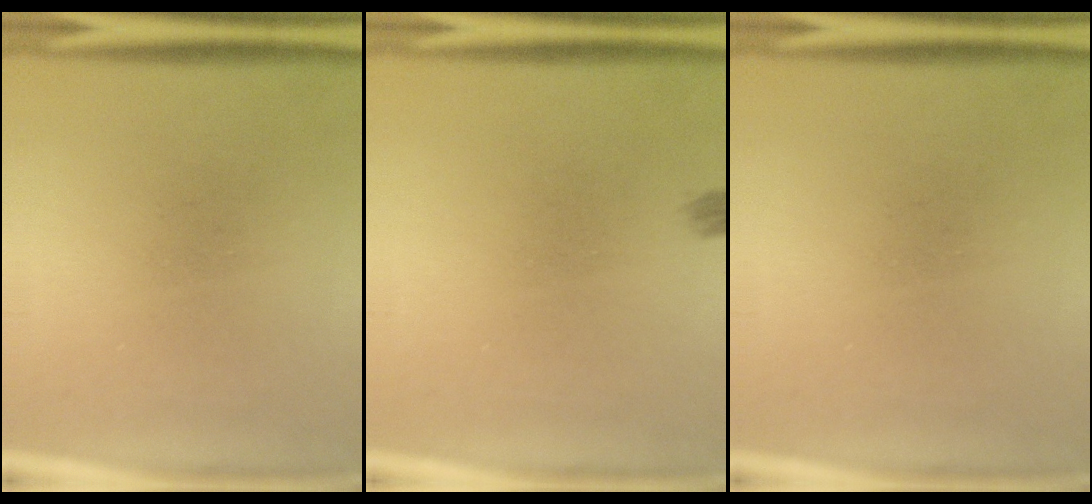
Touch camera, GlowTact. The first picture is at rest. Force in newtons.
{"total": 1.0}
{"total": 0.0}